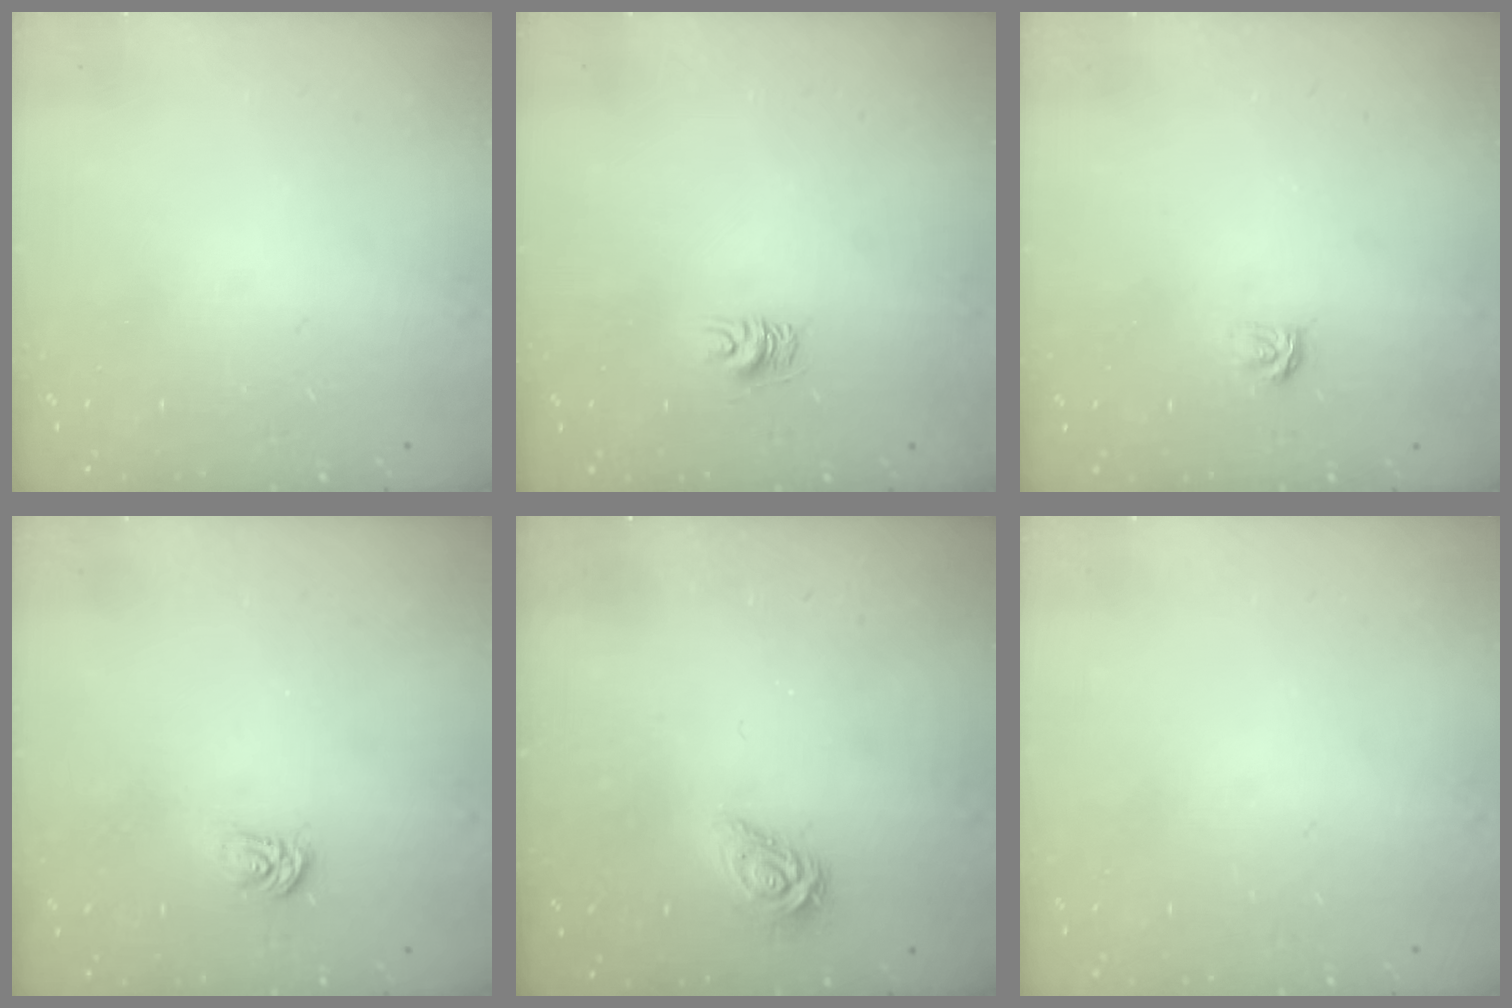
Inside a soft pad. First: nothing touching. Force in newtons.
{"total": 5.0, "press": 4.9, "slide": 0.4}
{"total": 3.1, "press": 3.0, "slide": 0.4}
{"total": 3.4, "press": 3.3, "slide": 0.6}
{"total": 6.4, "press": 6.4, "slide": 0.2}
{"total": 0.0}